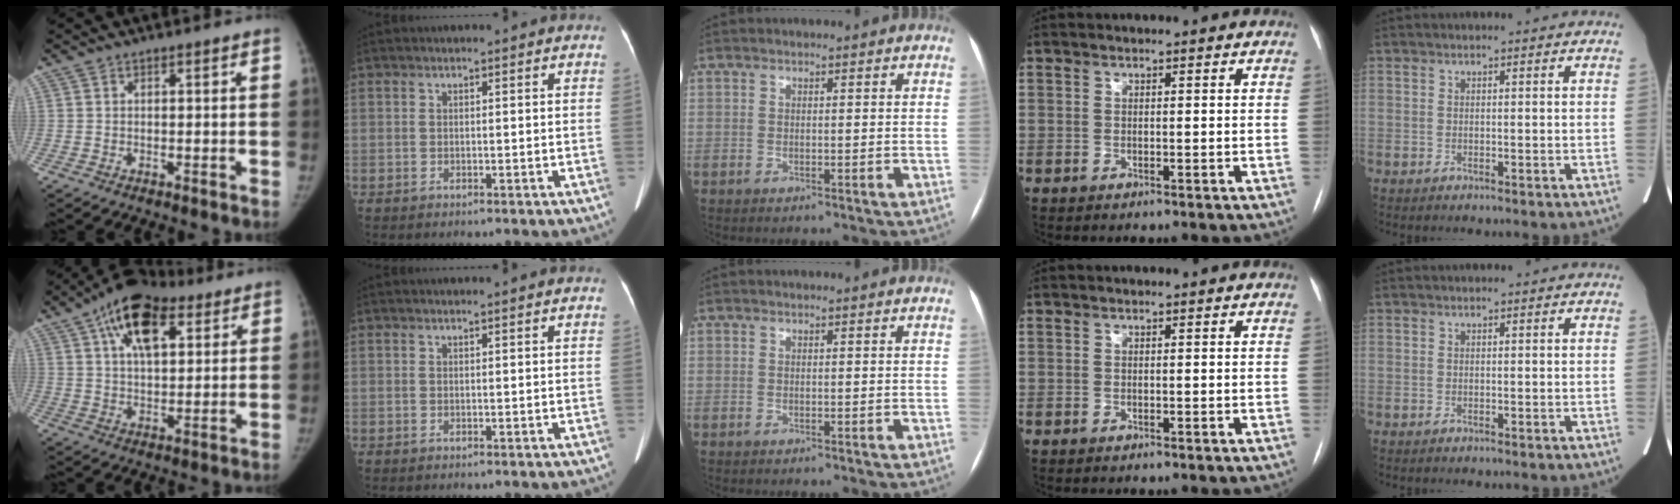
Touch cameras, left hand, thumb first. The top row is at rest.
{"thumb": {"total": 16.0, "force": [7.7, 8.2, 11.3], "torque": [-0.158, -0.007, 0.124]}, "index": {"total": 1.7, "force": [1.5, -0.3, 0.6], "torque": [-0.006, -0.003, 0.018]}}